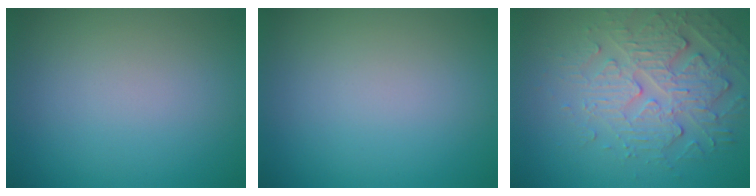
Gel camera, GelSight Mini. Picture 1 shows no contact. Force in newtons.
{"total": 0.0}
{"total": 4.8, "press": 4.1, "slide": 2.3}